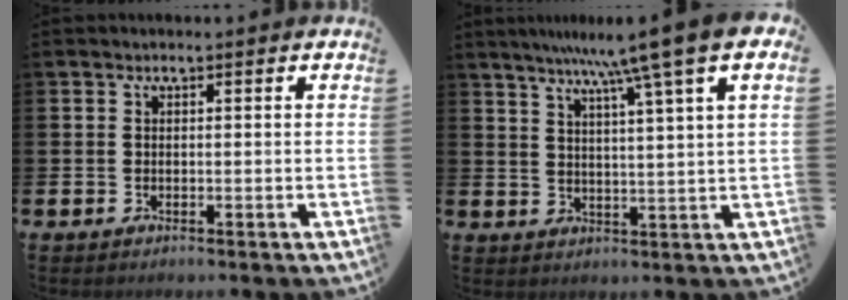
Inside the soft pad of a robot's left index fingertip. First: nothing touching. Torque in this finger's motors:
{"motor_torque": [1.67, -0.45, 0.87, 0.21]}